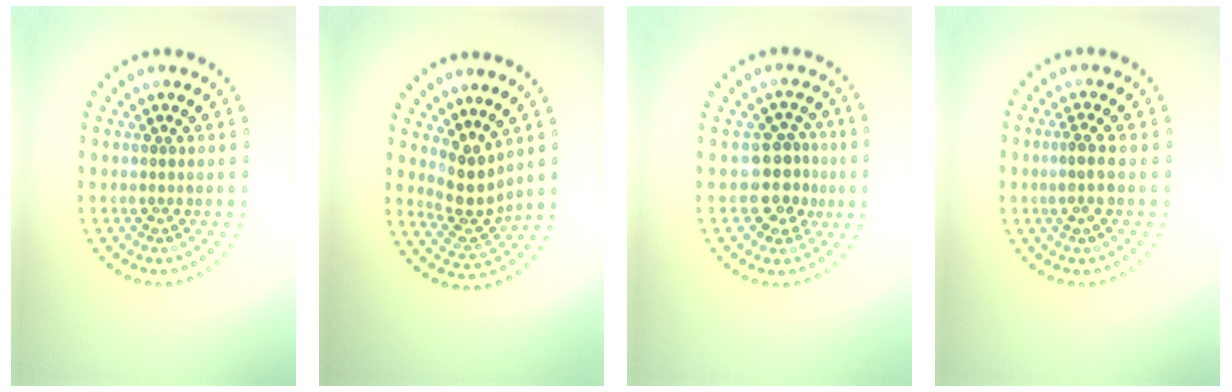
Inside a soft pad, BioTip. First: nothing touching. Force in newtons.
{"total": 3.5, "press": 2.7, "slide": 2.3}
{"total": 3.3, "press": 2.9, "slide": 1.4}
{"total": 1.8, "press": 1.6, "slide": 0.8}